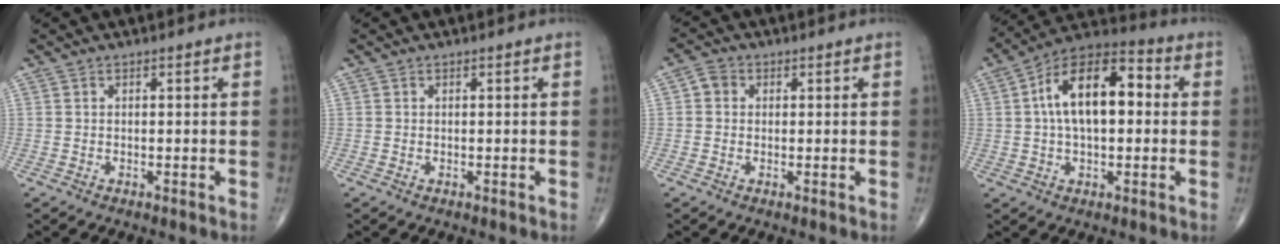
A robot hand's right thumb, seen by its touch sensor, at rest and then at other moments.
{"total": 0.0}
{"total": 2.7, "force": [0.3, 2.4, 1.1], "torque": [-0.009, 0.006, 0.001]}
{"total": 16.0, "force": [2.0, 8.4, 13.5], "torque": [-0.218, 0.035, 0.023]}